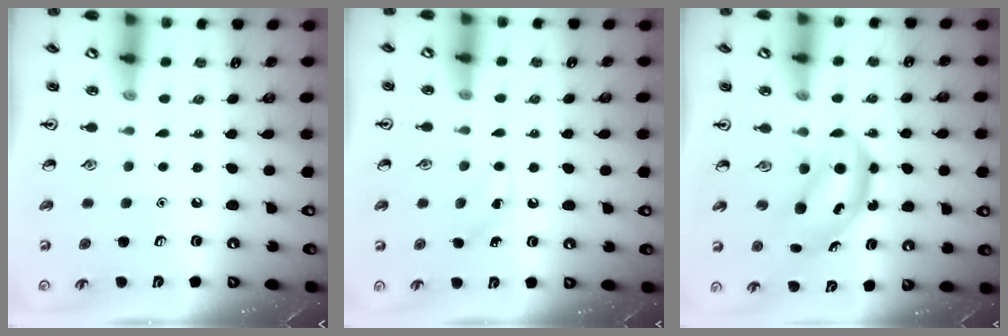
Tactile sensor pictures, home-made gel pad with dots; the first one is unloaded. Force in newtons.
{"total": 5.0, "press": 4.7, "slide": 1.5}
{"total": 4.6, "press": 4.6, "slide": 0.4}